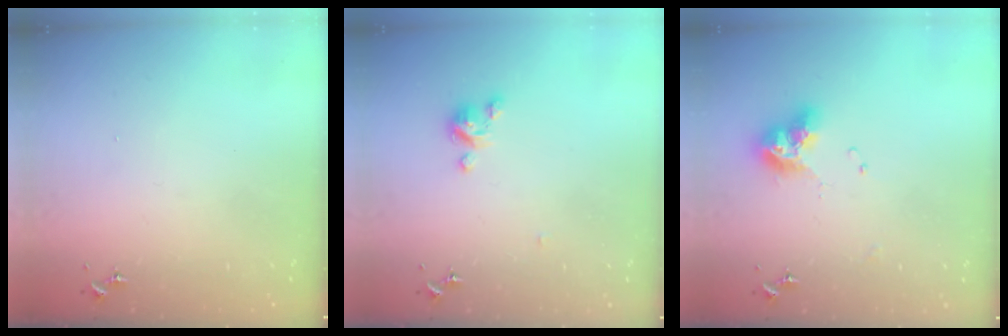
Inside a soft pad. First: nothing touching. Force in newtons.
{"total": 3.8, "press": 3.8, "slide": 0.2}
{"total": 10.6, "press": 10.5, "slide": 1.1}